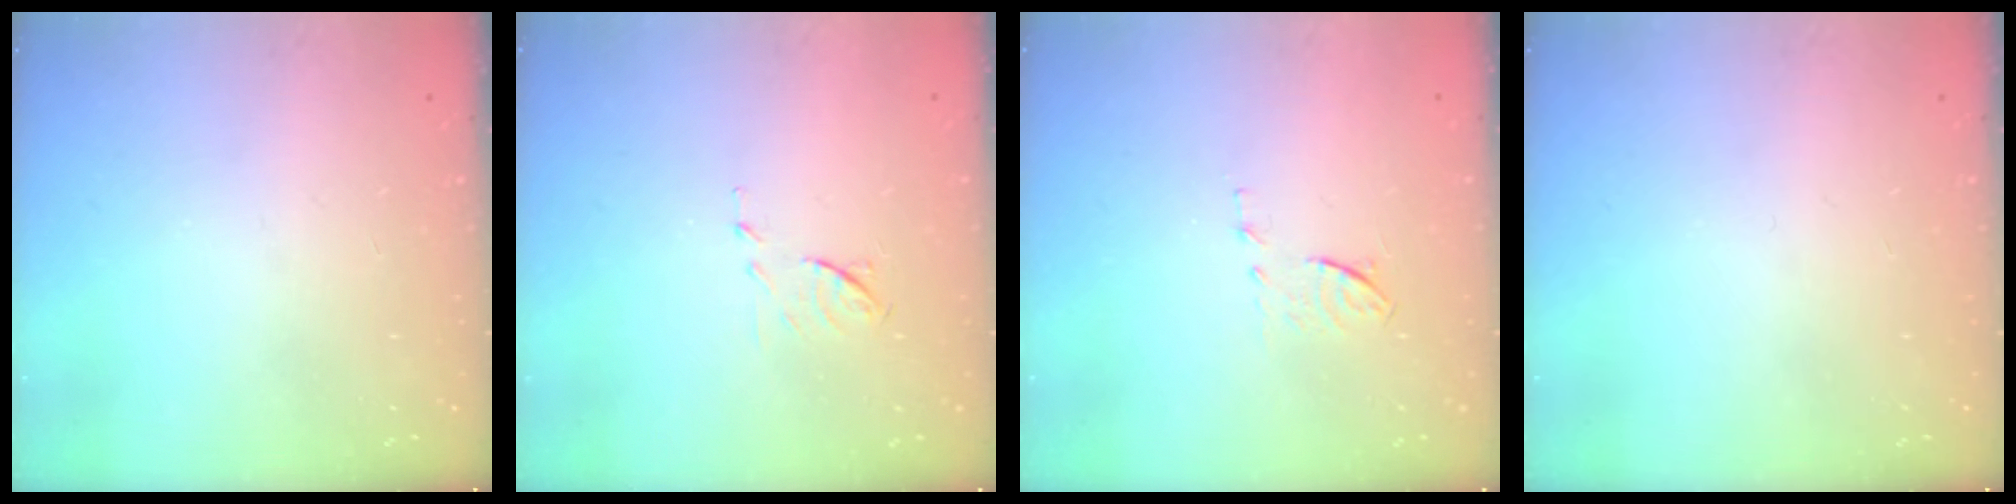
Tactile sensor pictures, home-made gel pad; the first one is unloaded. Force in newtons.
{"total": 6.2, "press": 6.2, "slide": 0.9}
{"total": 6.2, "press": 6.1, "slide": 1.0}
{"total": 0.0}